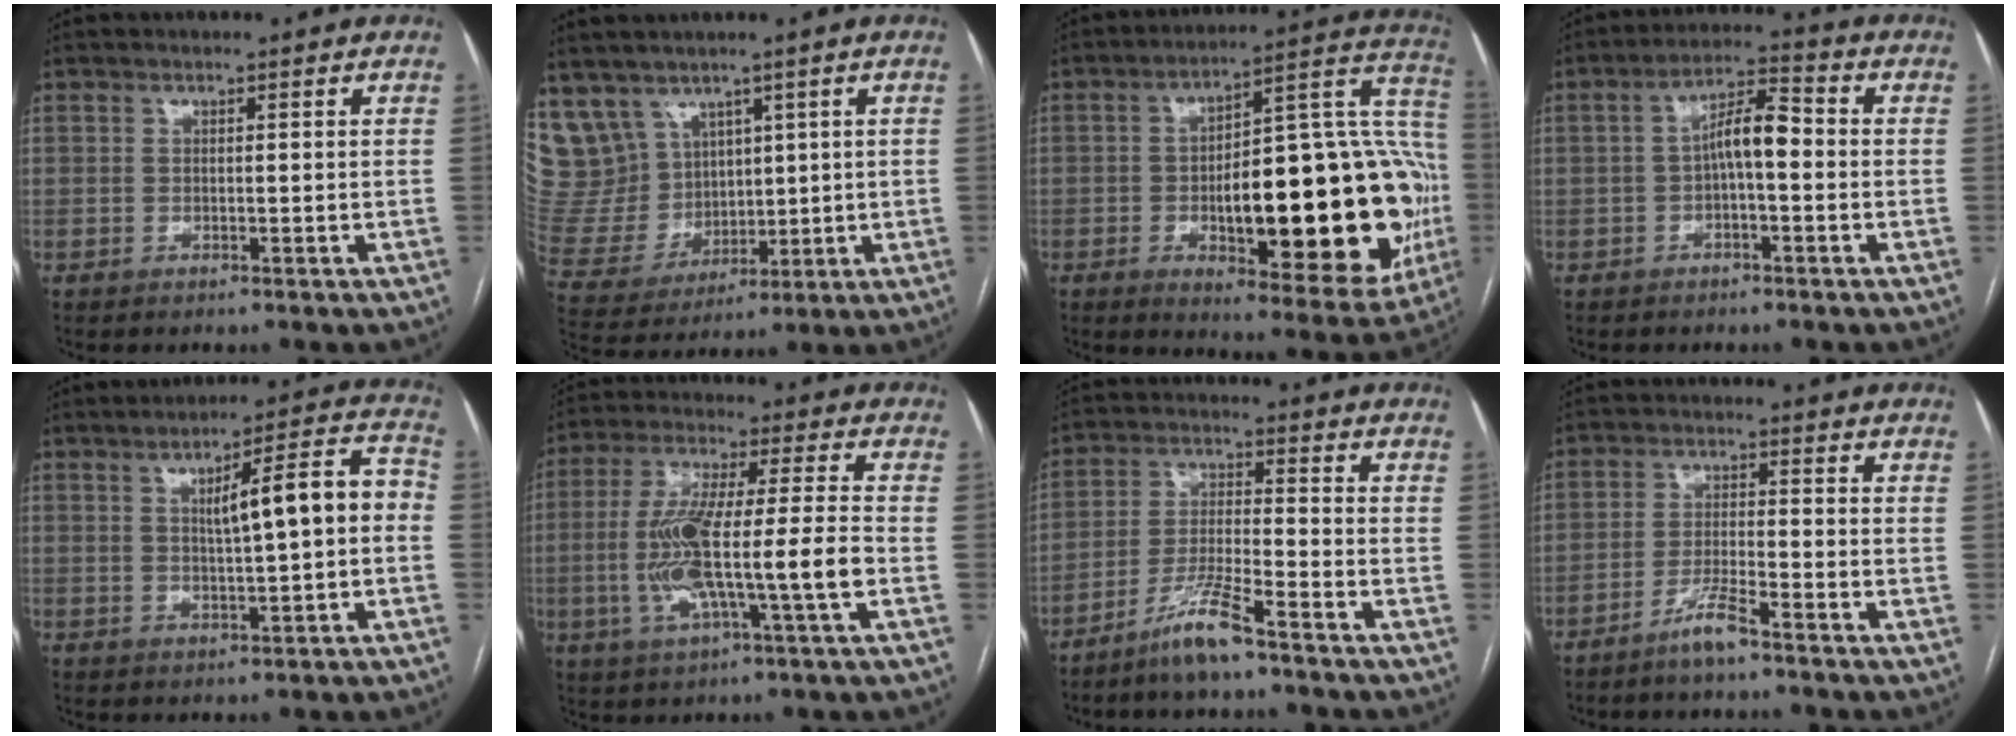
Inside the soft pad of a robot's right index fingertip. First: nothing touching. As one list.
[{"total": 11.4, "force": [7.1, 8.7, 1.8], "torque": [-0.060, 0.049, 0.169]}, {"total": 31.3, "force": [-5.1, 9.3, 29.5], "torque": [-0.336, 0.031, -0.057]}, {"total": 6.3, "force": [-0.5, 1.8, 6.0], "torque": [-0.107, 0.026, -0.011]}, {"total": 10.0, "force": [0.4, 1.5, 9.9], "torque": [-0.136, 0.031, 0.007]}, {"total": 14.6, "force": [-2.9, 1.0, 14.3], "torque": [-0.281, 0.007, -0.050]}, {"total": 7.5, "force": [-5.7, 0.1, 4.8], "torque": [-0.100, -0.015, -0.114]}, {"total": 4.6, "force": [-3.6, 0.0, 2.9], "torque": [-0.058, -0.007, -0.072]}]